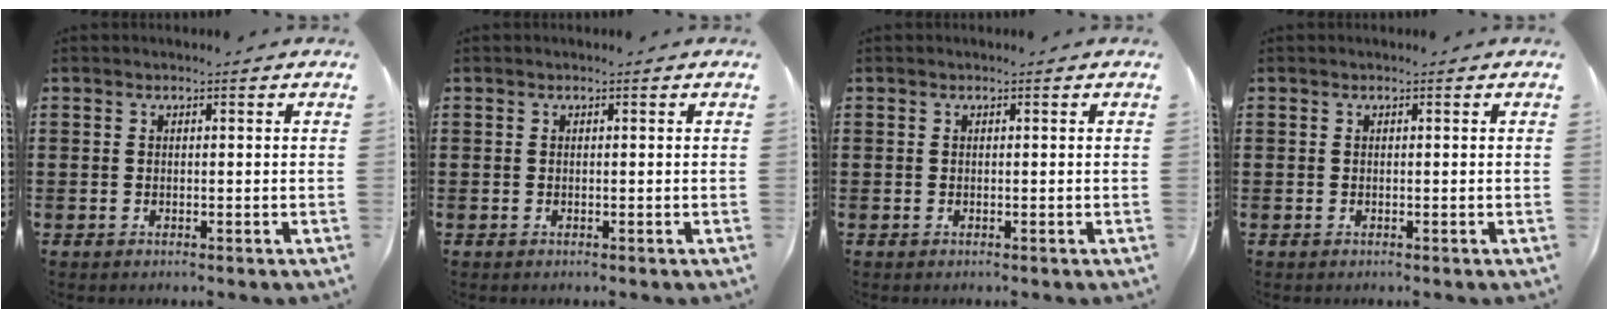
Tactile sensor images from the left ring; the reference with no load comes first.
{"total": 0.0}
{"total": 0.0}
{"total": 0.0}